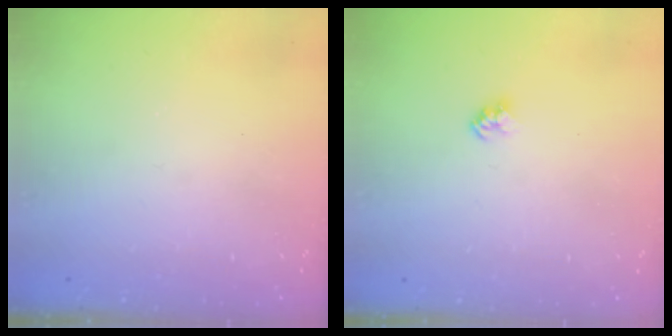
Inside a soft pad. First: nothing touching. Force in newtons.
{"total": 2.4, "press": 2.4, "slide": 0.2}